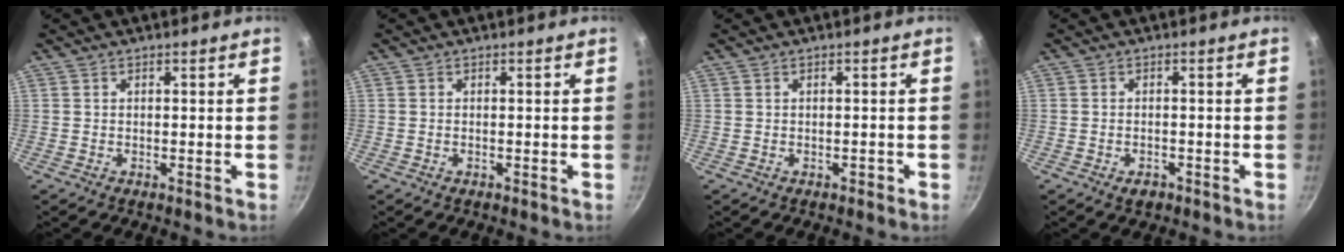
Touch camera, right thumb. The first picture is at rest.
{"total": 0.0}
{"total": 0.8, "force": [-0.4, 0.5, 0.4], "torque": [-0.002, 0.003, -0.009]}
{"total": 2.1, "force": [-1.3, 1.3, 1.1], "torque": [-0.017, 0.007, -0.016]}